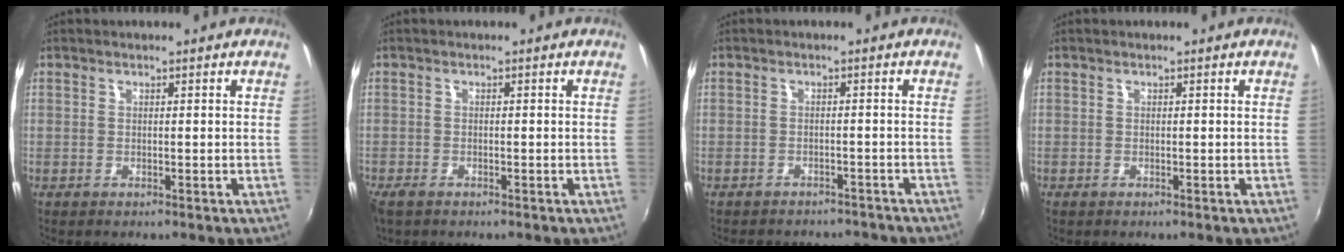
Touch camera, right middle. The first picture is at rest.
{"total": 2.4, "force": [-1.8, 1.2, 1.1], "torque": [-0.026, -0.009, -0.035]}
{"total": 9.9, "force": [-8.8, 3.4, 3.1], "torque": [-0.070, -0.007, -0.111]}
{"total": 0.0}